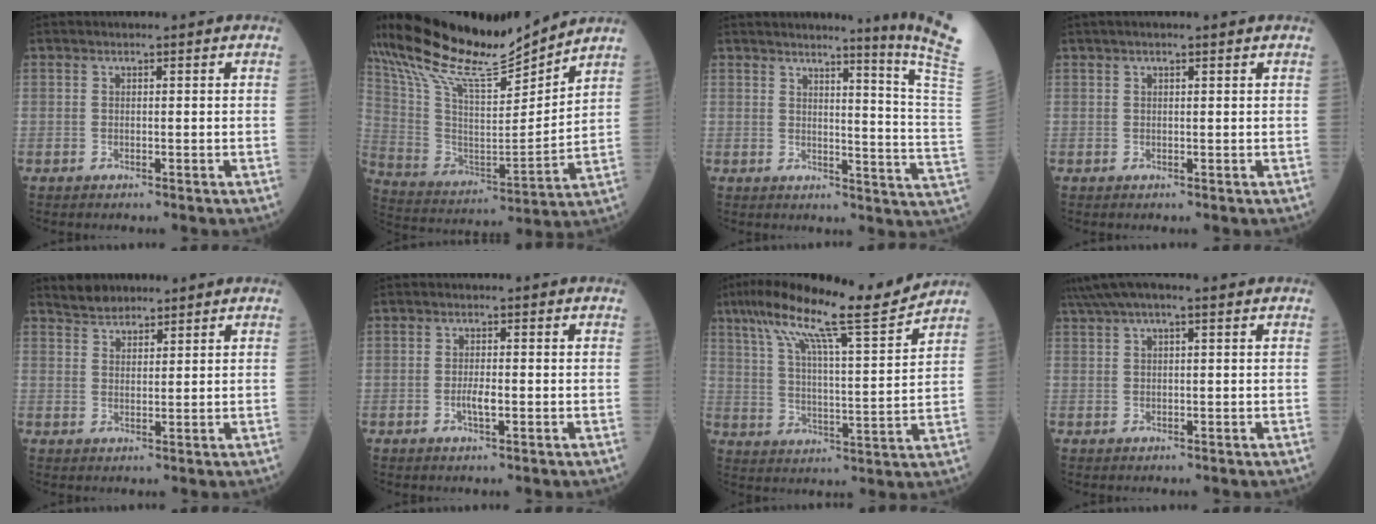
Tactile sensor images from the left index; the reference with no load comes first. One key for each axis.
{"total": 20.0, "fx": 17.8, "fy": 2.2, "fz": 8.9, "tx": -0.187, "ty": -0.004, "tz": 0.321}
{"total": 13.0, "fx": 10.7, "fy": -4.7, "fz": 5.7, "tx": -0.082, "ty": -0.118, "tz": 0.112}
{"total": 1.3, "fx": 0.8, "fy": 0.1, "fz": 1.0, "tx": -0.022, "ty": 0.010, "tz": 0.012}
{"total": 3.3, "fx": 3.1, "fy": 1.2, "fz": 0.3, "tx": -0.010, "ty": 0.015, "tz": 0.056}
{"total": 2.1, "fx": -0.6, "fy": 0.5, "fz": 2.0, "tx": -0.041, "ty": 0.000, "tz": -0.011}
{"total": 15.7, "fx": 12.8, "fy": -0.3, "fz": 9.0, "tx": -0.159, "ty": 0.008, "tz": 0.200}
{"total": 6.3, "fx": 4.3, "fy": 1.1, "fz": 4.5, "tx": -0.087, "ty": 0.049, "tz": 0.074}